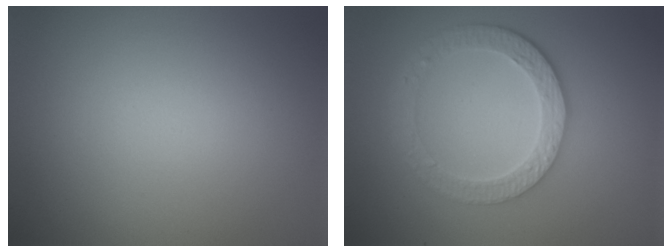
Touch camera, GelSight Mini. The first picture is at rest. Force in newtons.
{"total": 4.3, "press": 3.3, "slide": 2.7}